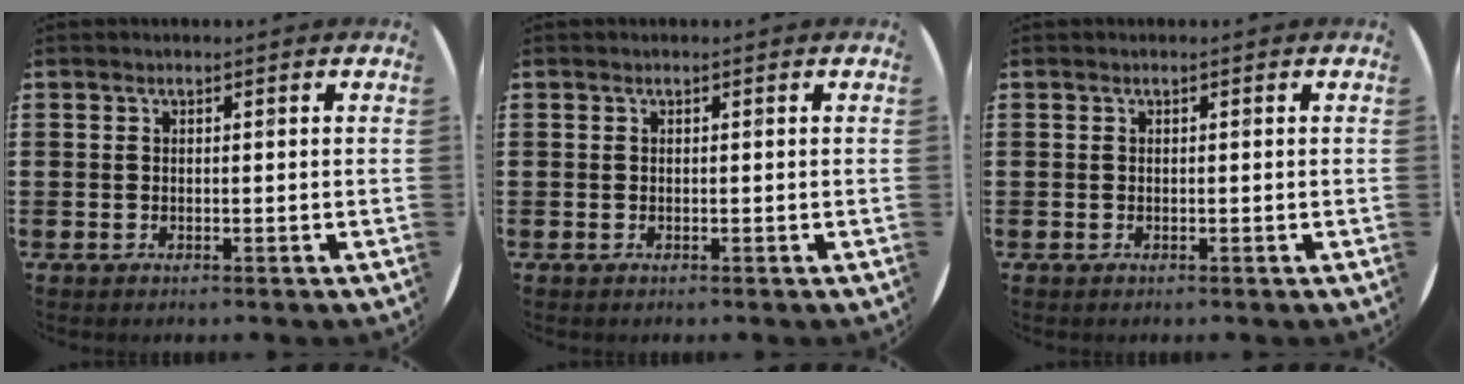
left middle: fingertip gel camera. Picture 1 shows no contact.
{"total": 0.0}
{"total": 0.0}